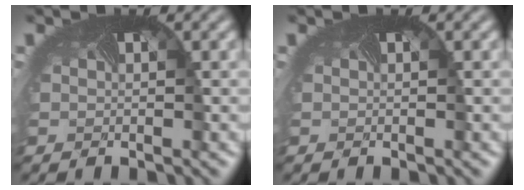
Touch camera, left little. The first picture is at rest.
{"total": 0.0}